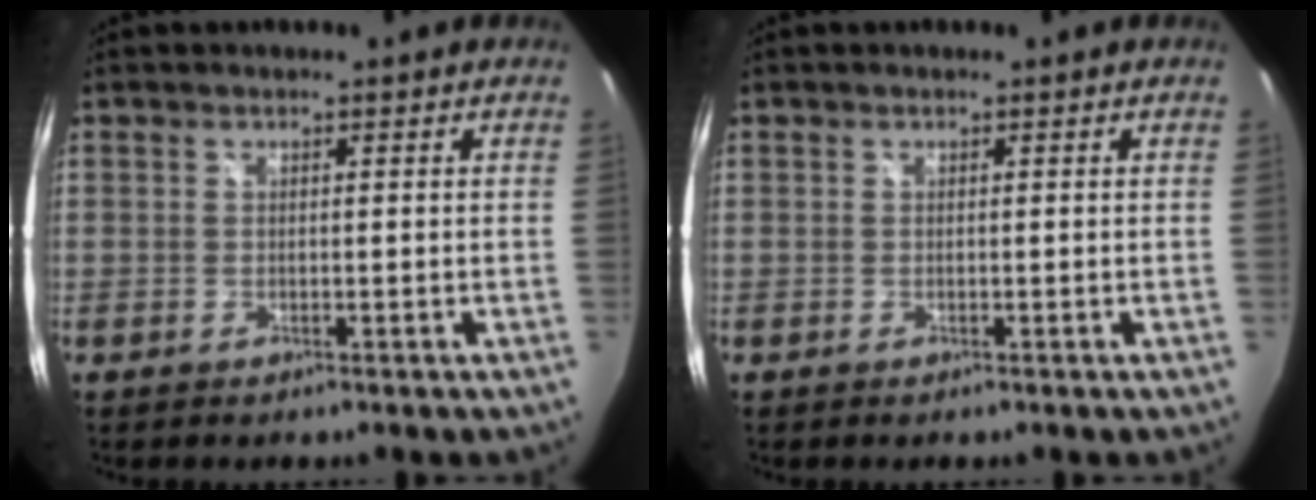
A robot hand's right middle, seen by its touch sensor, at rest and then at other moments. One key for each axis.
{"total": 0.0}